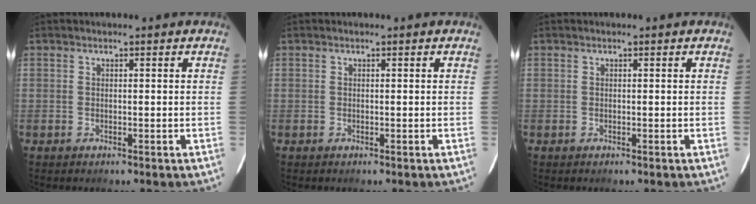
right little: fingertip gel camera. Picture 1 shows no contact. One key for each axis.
{"total": 0.0}
{"total": 0.0}